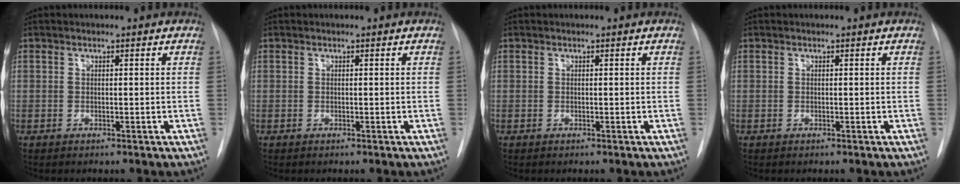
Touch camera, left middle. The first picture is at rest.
{"total": 0.0}
{"total": 0.0}
{"total": 0.0}